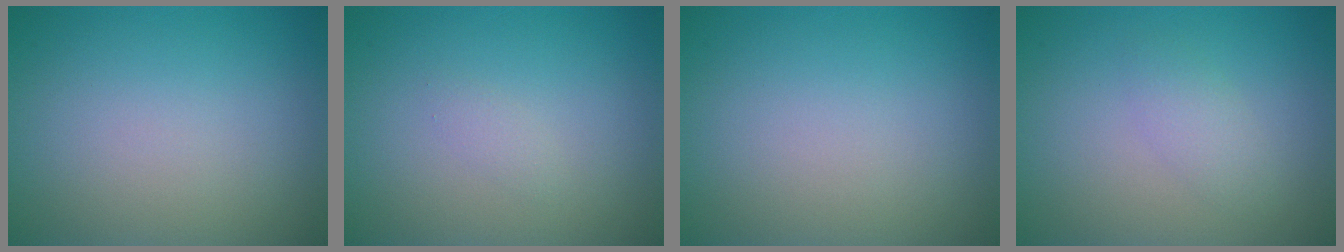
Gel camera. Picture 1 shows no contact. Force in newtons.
{"total": 0.7, "press": 0.7, "slide": 0.0}
{"total": 0.0}
{"total": 1.5, "press": 1.5, "slide": 0.0}